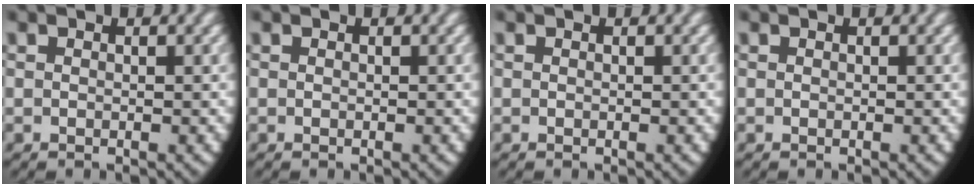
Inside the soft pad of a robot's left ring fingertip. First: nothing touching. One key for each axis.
{"total": 0.0}
{"total": 0.0}
{"total": 0.0}